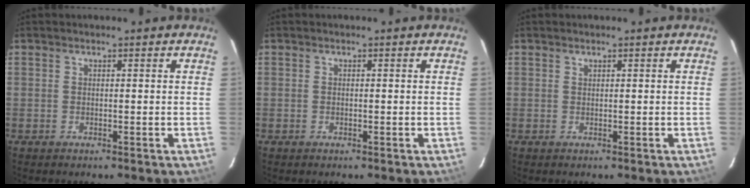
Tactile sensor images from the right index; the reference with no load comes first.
{"total": 0.0}
{"total": 0.0}